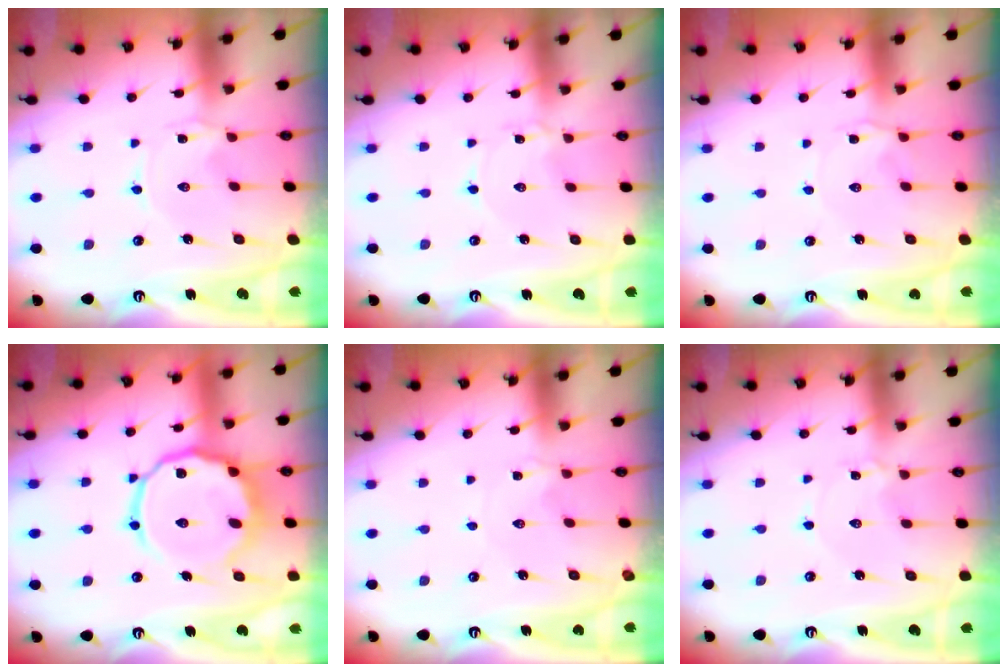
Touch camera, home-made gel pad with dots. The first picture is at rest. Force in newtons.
{"total": 0.9, "press": 0.9, "slide": 0.0}
{"total": 2.7, "press": 2.6, "slide": 0.4}
{"total": 14.5, "press": 14.4, "slide": 1.6}
{"total": 0.8, "press": 0.7, "slide": 0.2}
{"total": 1.6, "press": 1.6, "slide": 0.2}